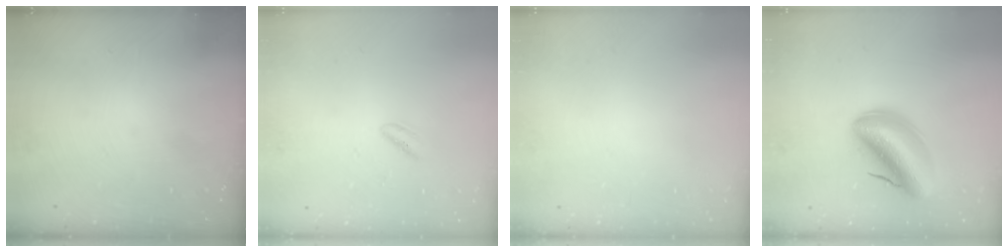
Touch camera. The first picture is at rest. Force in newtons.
{"total": 2.4, "press": 2.2, "slide": 1.0}
{"total": 2.1, "press": 2.1, "slide": 0.1}
{"total": 11.1, "press": 10.4, "slide": 3.7}